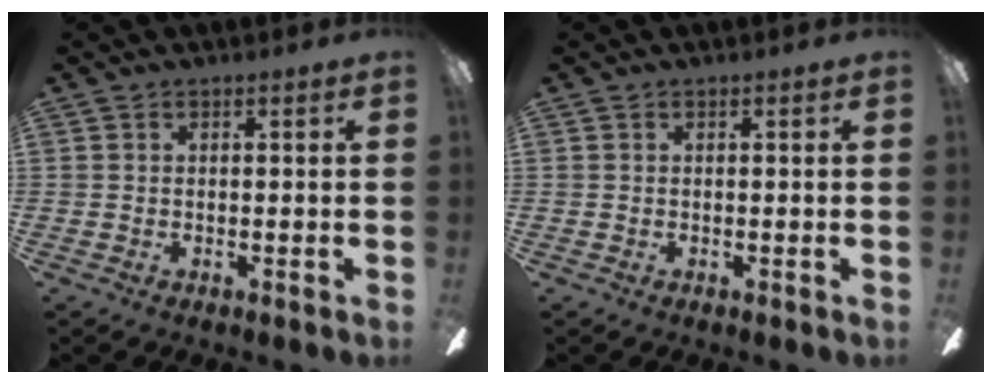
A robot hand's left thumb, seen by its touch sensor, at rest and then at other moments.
{"total": 0.0}